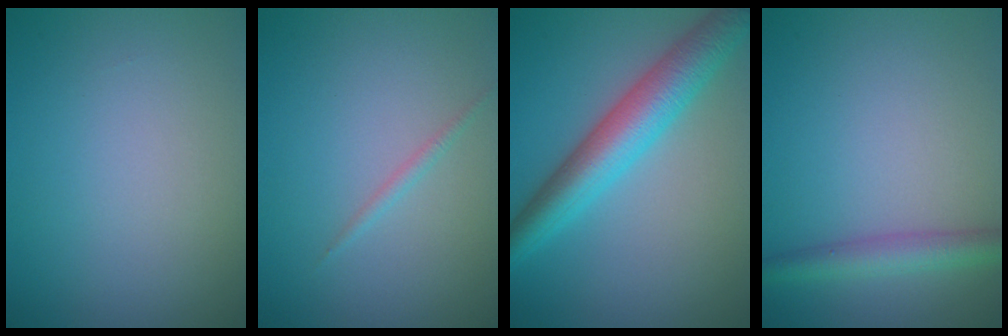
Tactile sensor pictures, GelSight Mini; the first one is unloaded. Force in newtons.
{"total": 0.7, "press": 0.7, "slide": 0.0}
{"total": 6.3, "press": 6.3, "slide": 0.2}
{"total": 2.9, "press": 2.9, "slide": 0.1}